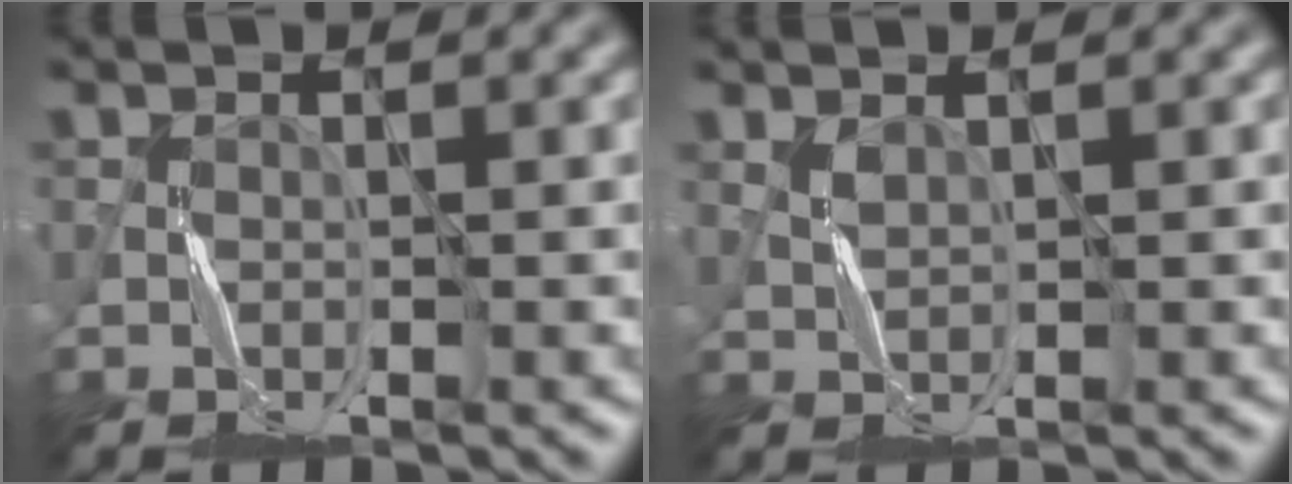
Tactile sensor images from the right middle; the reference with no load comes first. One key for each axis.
{"total": 0.6, "fx": 0.5, "fy": 0.2, "fz": 0.2, "tx": -0.012, "ty": 0.000, "tz": 0.015}